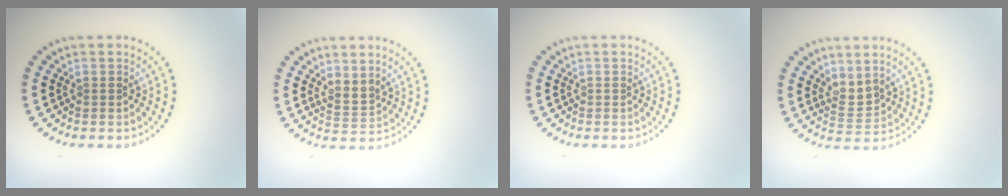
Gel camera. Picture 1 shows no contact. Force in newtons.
{"total": 2.0, "press": 1.4, "slide": 1.4}
{"total": 0.0}
{"total": 1.9, "press": 1.4, "slide": 1.3}